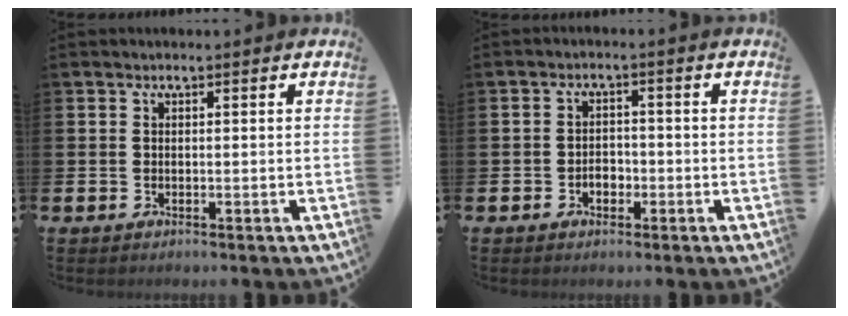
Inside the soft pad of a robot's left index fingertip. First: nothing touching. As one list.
[{"total": 2.2, "force": [-0.9, 1.6, 1.2], "torque": [-0.014, 0.001, -0.023]}]